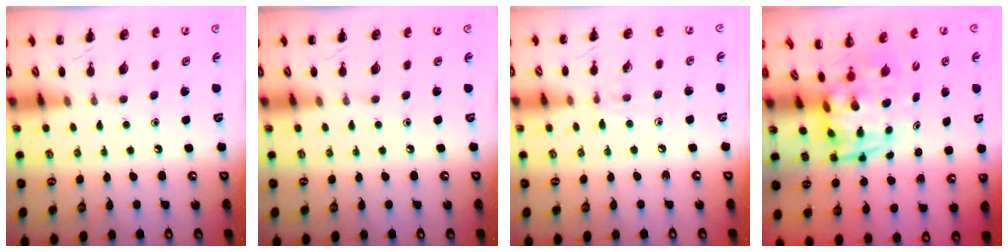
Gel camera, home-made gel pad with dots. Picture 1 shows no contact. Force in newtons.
{"total": 0.0}
{"total": 5.4, "press": 5.0, "slide": 2.2}
{"total": 3.9, "press": 3.6, "slide": 1.4}